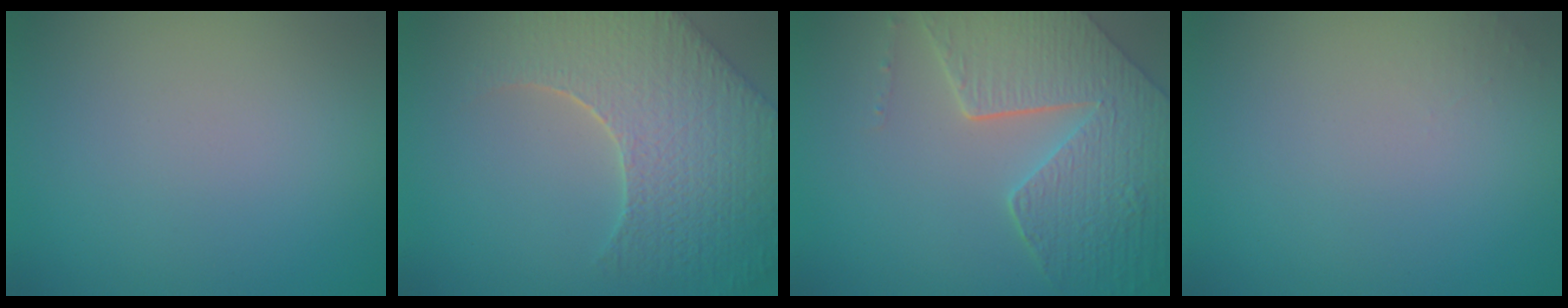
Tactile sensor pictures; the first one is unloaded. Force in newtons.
{"total": 9.0, "press": 6.4, "slide": 6.4}
{"total": 8.3, "press": 6.1, "slide": 5.6}
{"total": 0.7, "press": 0.7, "slide": 0.1}